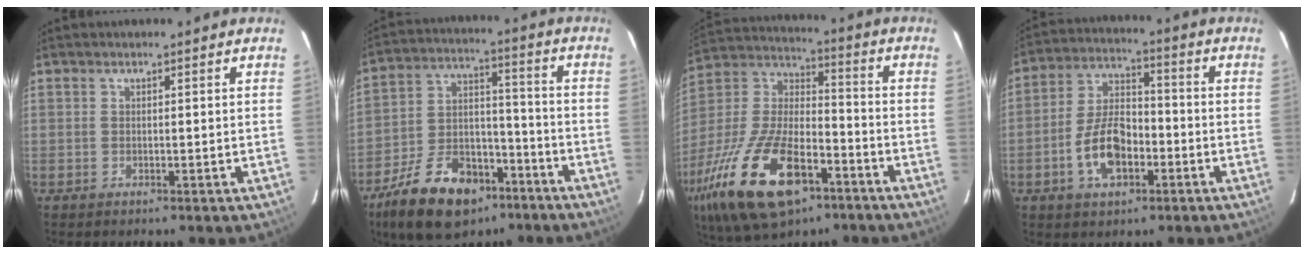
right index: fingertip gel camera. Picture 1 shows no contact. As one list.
[{"total": 18.3, "force": [-11.6, 10.0, 10.0], "torque": [-0.209, 0.013, -0.187]}, {"total": 26.0, "force": [-13.5, 11.7, 18.9], "torque": [-0.395, -0.029, -0.231]}, {"total": 10.9, "force": [-4.1, 6.0, 8.2], "torque": [-0.166, 0.016, -0.067]}]